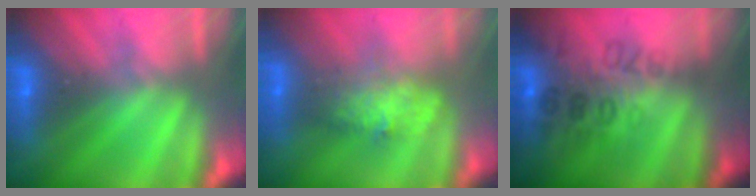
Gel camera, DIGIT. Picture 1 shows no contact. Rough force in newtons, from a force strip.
{"total": 2.6}
{"total": 2.8}